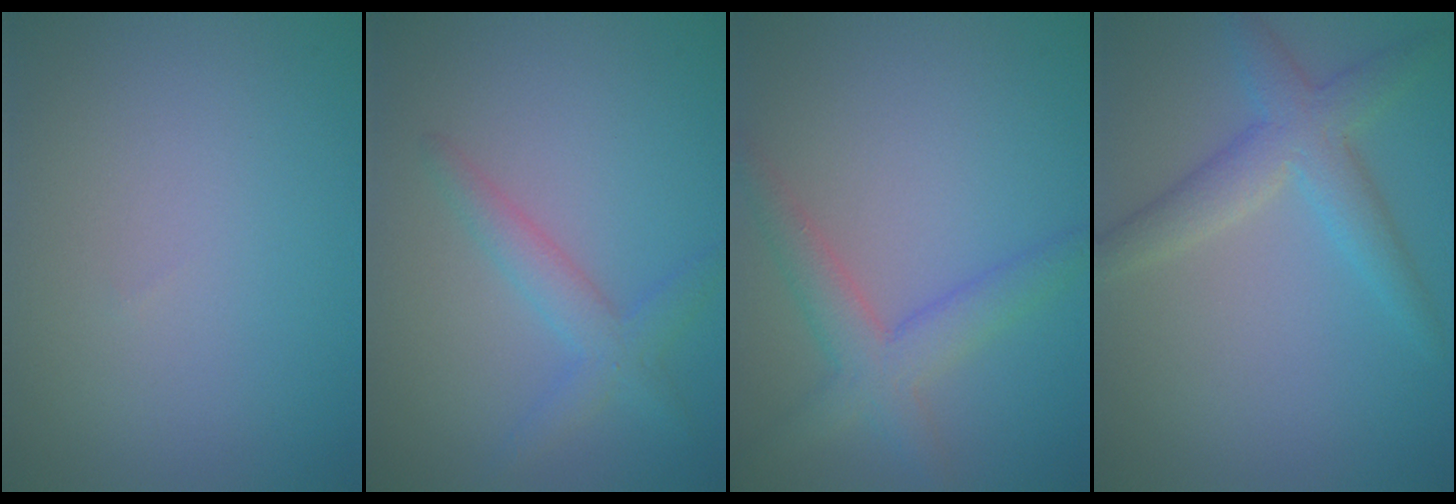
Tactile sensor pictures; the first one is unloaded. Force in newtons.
{"total": 2.7, "press": 2.7, "slide": 0.1}
{"total": 3.8, "press": 3.8, "slide": 0.2}
{"total": 3.8, "press": 3.8, "slide": 0.2}